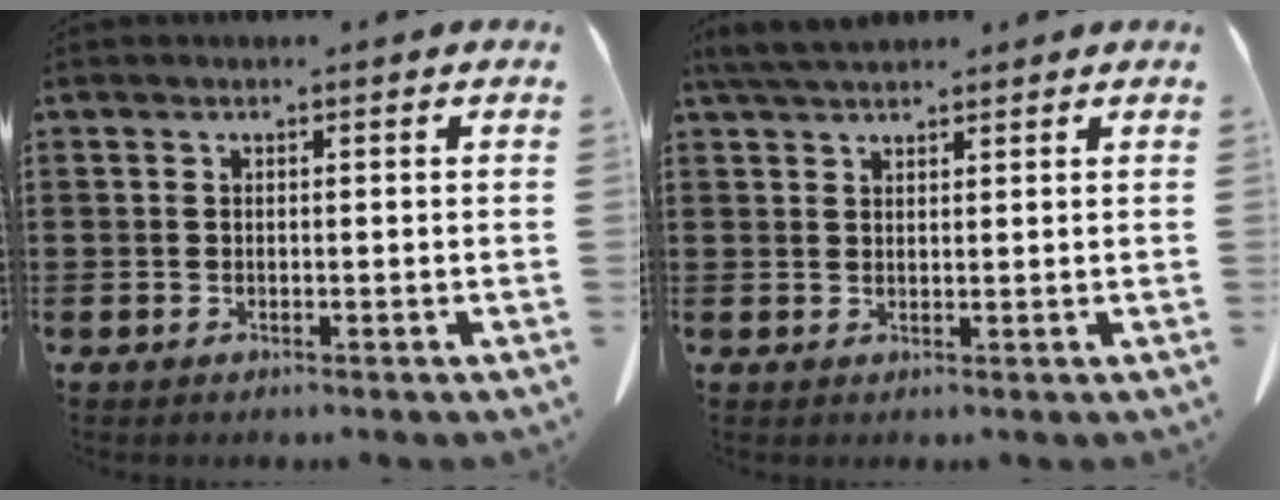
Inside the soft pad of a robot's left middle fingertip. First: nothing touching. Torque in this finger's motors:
{"motor_torque": [0.22, -0.18, 0.04, 0.03]}